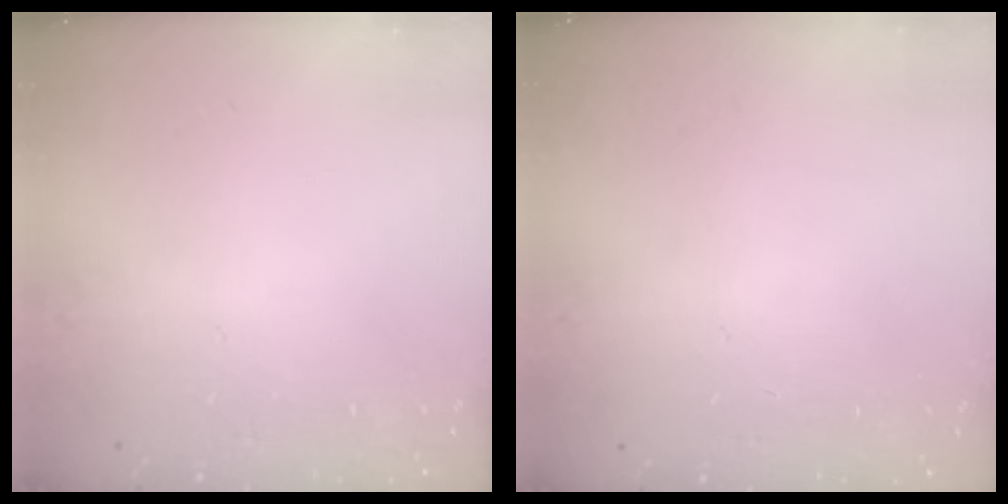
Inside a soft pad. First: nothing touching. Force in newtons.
{"total": 0.0}